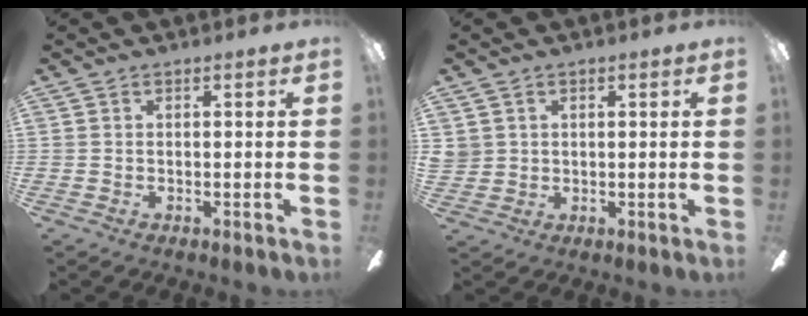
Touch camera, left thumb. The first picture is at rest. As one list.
[{"total": 2.9, "force": [1.4, 2.5, 0.0], "torque": [-0.010, 0.004, 0.029]}]